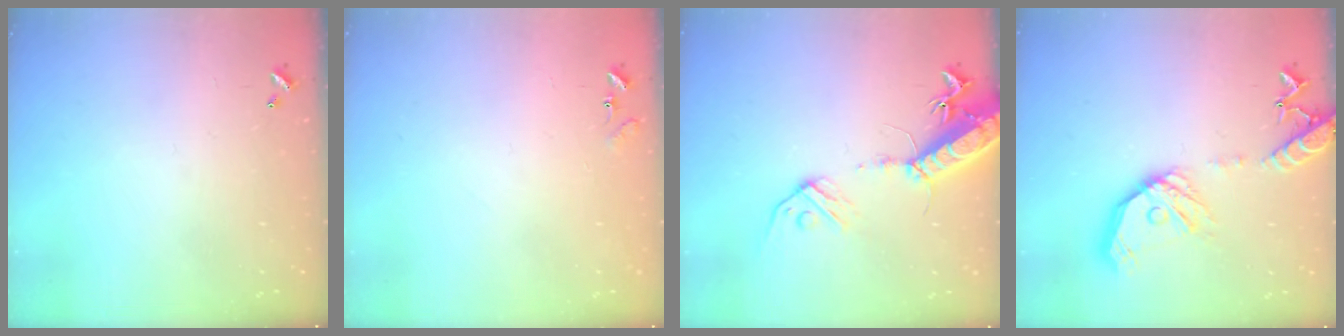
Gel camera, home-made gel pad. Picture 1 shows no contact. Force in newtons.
{"total": 7.7, "press": 7.6, "slide": 0.6}
{"total": 16.9, "press": 16.5, "slide": 3.8}
{"total": 17.9, "press": 17.7, "slide": 2.6}